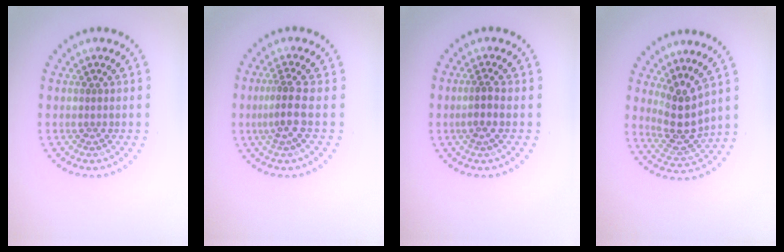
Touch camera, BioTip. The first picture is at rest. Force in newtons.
{"total": 2.4, "press": 1.7, "slide": 1.7}
{"total": 1.7, "press": 1.3, "slide": 1.1}
{"total": 3.5, "press": 2.9, "slide": 1.9}